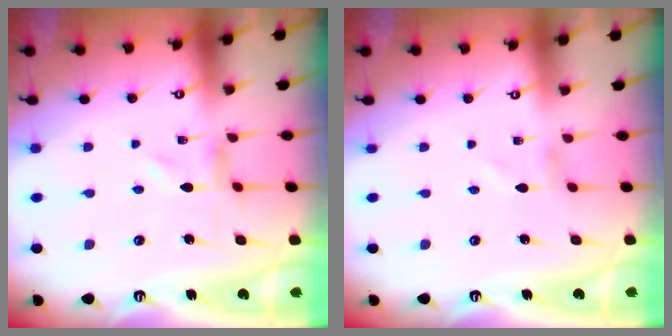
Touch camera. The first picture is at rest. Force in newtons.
{"total": 1.3, "press": 1.2, "slide": 0.1}